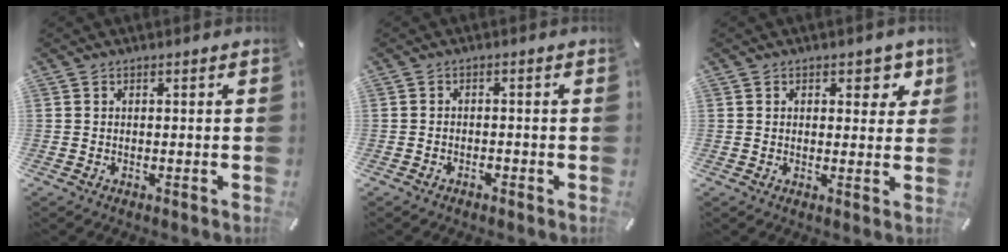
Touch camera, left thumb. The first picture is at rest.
{"total": 1.3, "force": [-1.0, 0.7, 0.5], "torque": [-0.010, 0.003, -0.023]}
{"total": 4.5, "force": [2.1, 2.9, 2.6], "torque": [-0.010, -0.009, 0.027]}